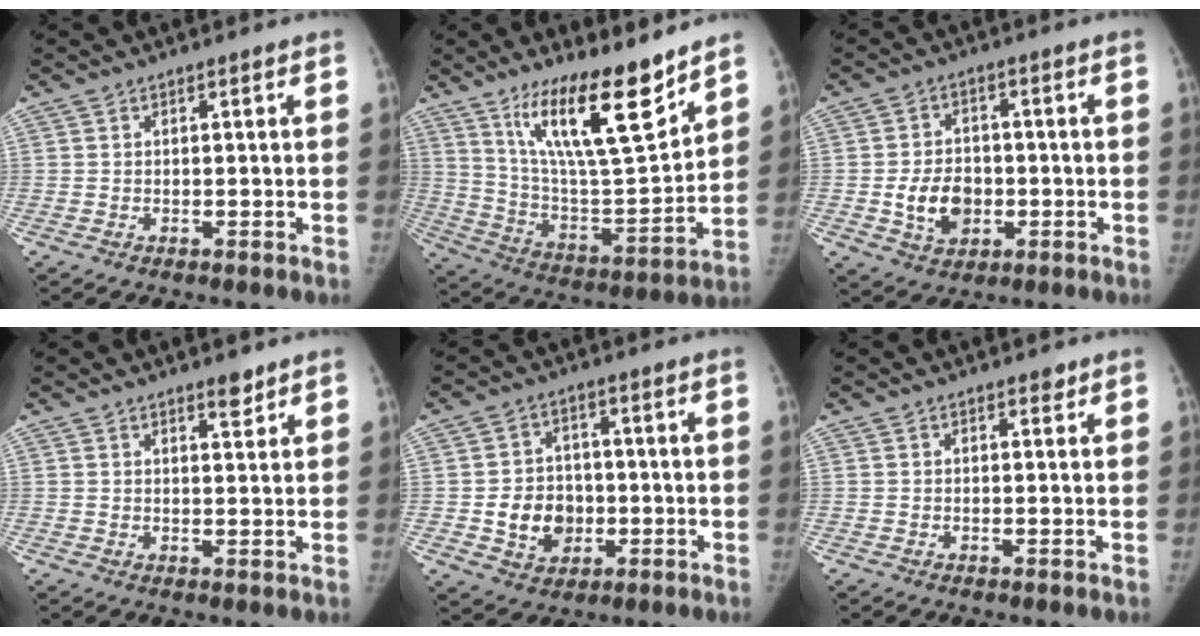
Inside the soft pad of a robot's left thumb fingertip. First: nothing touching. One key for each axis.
{"total": 20.0, "fx": 13.2, "fy": 4.6, "fz": 14.3, "tx": -0.214, "ty": -0.079, "tz": 0.237}
{"total": 8.4, "fx": -1.7, "fy": 6.3, "fz": 5.3, "tx": -0.065, "ty": 0.009, "tz": -0.024}
{"total": 2.6, "fx": 2.1, "fy": 0.9, "fz": 1.4, "tx": -0.006, "ty": -0.015, "tz": 0.031}
{"total": 9.1, "fx": -1.6, "fy": 7.6, "fz": 4.7, "tx": -0.038, "ty": 0.011, "tz": -0.020}
{"total": 0.9, "fx": 0.6, "fy": 0.5, "fz": 0.4, "tx": 0.001, "ty": -0.004, "tz": 0.006}